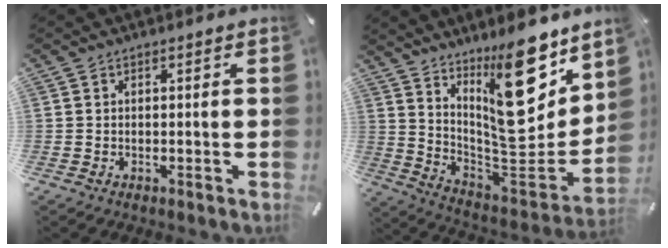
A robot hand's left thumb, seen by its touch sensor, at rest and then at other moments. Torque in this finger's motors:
{"motor_torque": [1.37, 1.28, 1.13, -1.08, 0.24]}